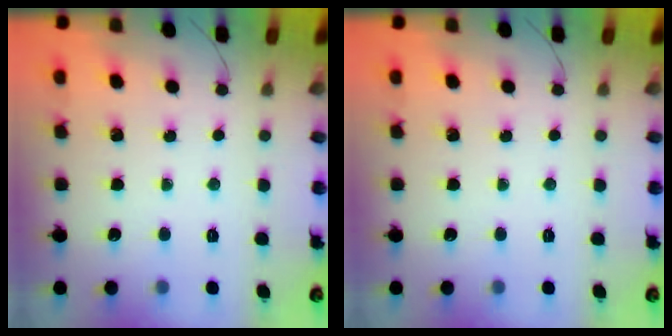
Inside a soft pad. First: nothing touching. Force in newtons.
{"total": 0.0}